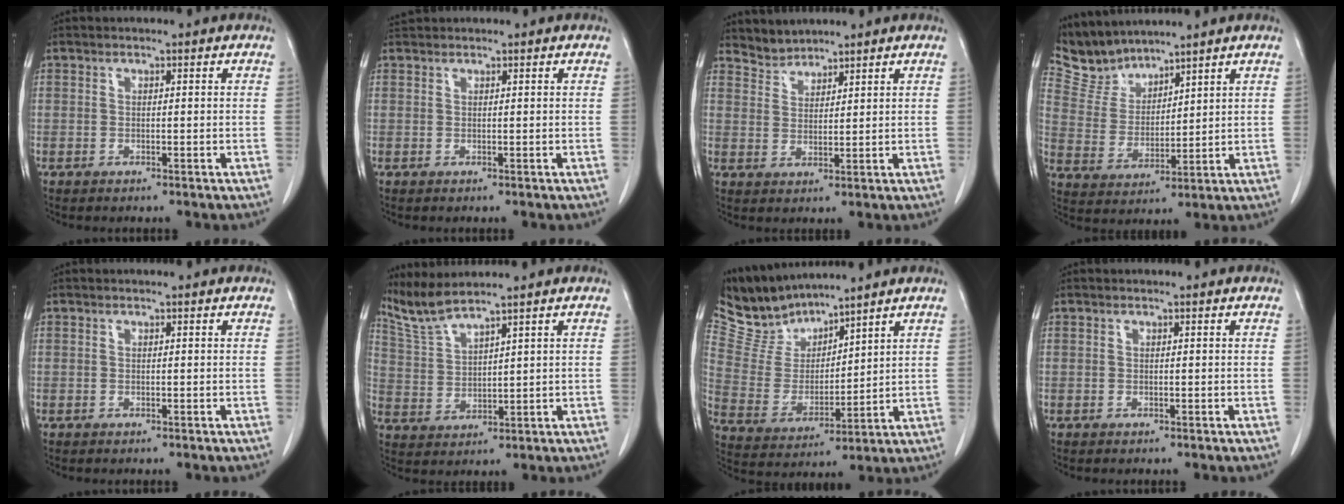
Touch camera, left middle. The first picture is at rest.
{"total": 0.9, "force": [0.9, 0.0, -0.1], "torque": [-0.012, 0.009, 0.023]}
{"total": 3.1, "force": [2.9, 0.6, -0.7], "torque": [0.013, 0.005, 0.062]}
{"total": 6.8, "force": [6.7, 1.4, -0.1], "torque": [-0.012, 0.006, 0.151]}
{"total": 0.0}
{"total": 5.6, "force": [5.3, -0.9, 1.6], "torque": [-0.047, -0.004, 0.120]}
{"total": 9.5, "force": [9.2, 1.8, 1.3], "torque": [-0.045, 0.005, 0.203]}
{"total": 0.0}